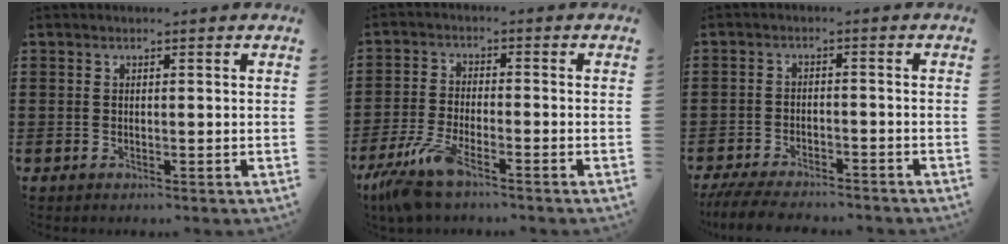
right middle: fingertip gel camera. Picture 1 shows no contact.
{"total": 6.8, "force": [-5.1, 1.0, 4.5], "torque": [-0.111, -0.018, -0.100]}
{"total": 4.6, "force": [-4.4, 0.5, 1.2], "torque": [-0.033, -0.004, -0.090]}